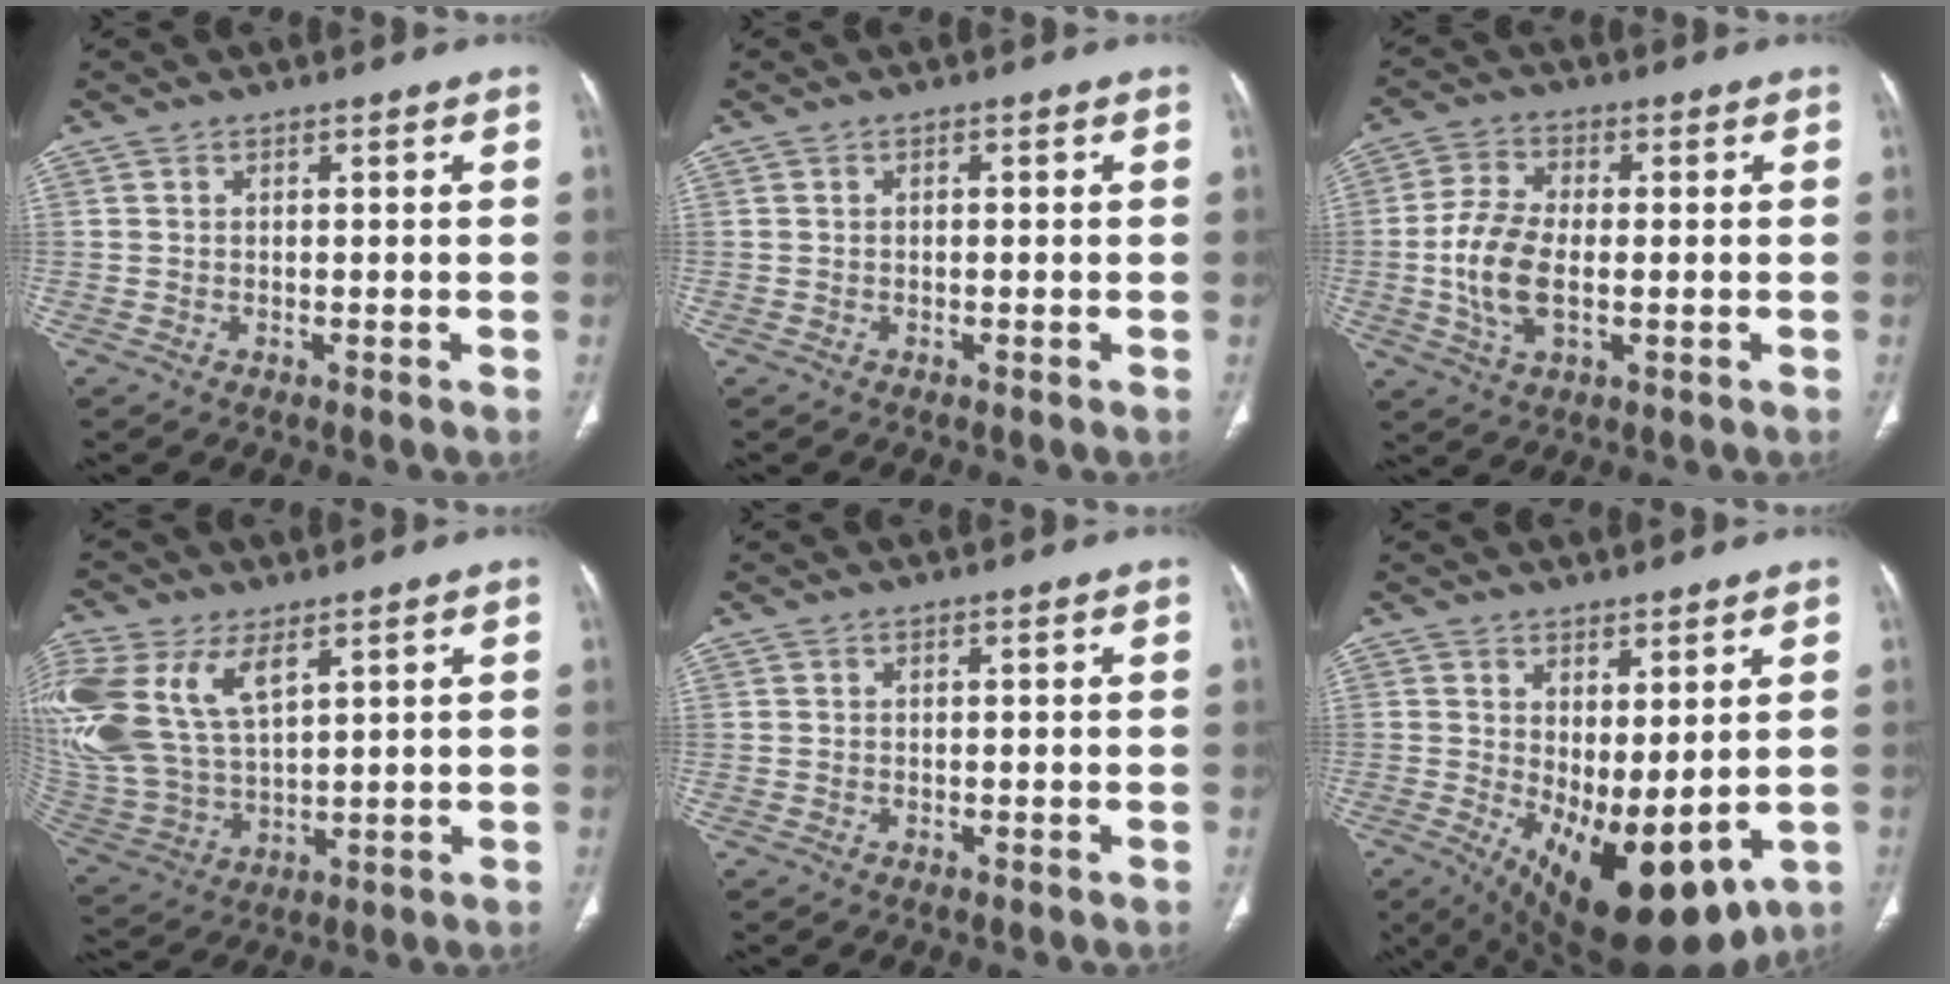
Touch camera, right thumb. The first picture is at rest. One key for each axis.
{"total": 0.5, "fx": 0.0, "fy": 0.2, "fz": 0.5, "tx": -0.010, "ty": 0.000, "tz": 0.000}
{"total": 10.1, "fx": -1.1, "fy": 5.4, "fz": 8.5, "tx": -0.177, "ty": 0.005, "tz": -0.021}
{"total": 20.1, "fx": 8.5, "fy": 11.2, "fz": 14.4, "tx": -0.340, "ty": -0.007, "tz": 0.174}
{"total": 0.0}
{"total": 15.5, "fx": -2.0, "fy": 6.9, "fz": 13.7, "tx": -0.211, "ty": -0.022, "tz": -0.002}